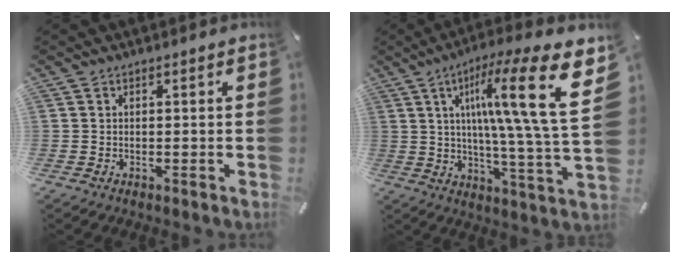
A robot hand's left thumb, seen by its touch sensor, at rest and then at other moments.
{"total": 24.3, "force": [8.2, 4.0, 22.5], "torque": [-0.339, -0.050, 0.113]}